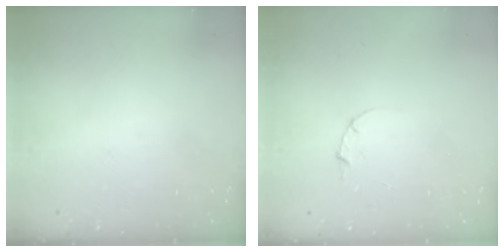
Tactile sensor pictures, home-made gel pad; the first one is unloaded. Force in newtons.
{"total": 1.0, "press": 1.0, "slide": 0.3}